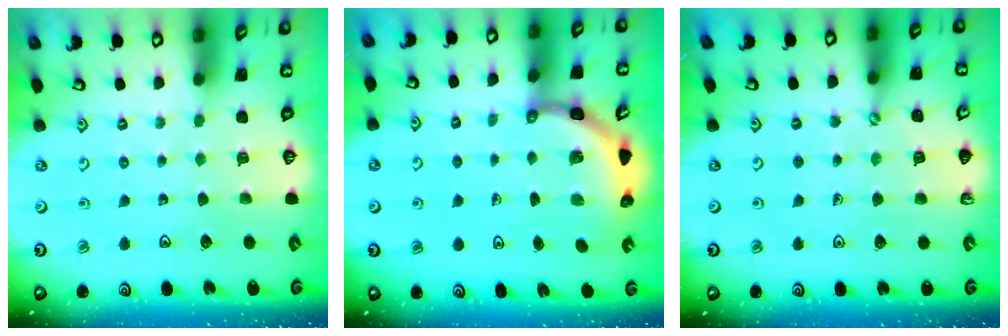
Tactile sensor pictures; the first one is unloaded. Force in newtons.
{"total": 4.0, "press": 3.8, "slide": 1.3}
{"total": 1.9, "press": 1.9, "slide": 0.2}